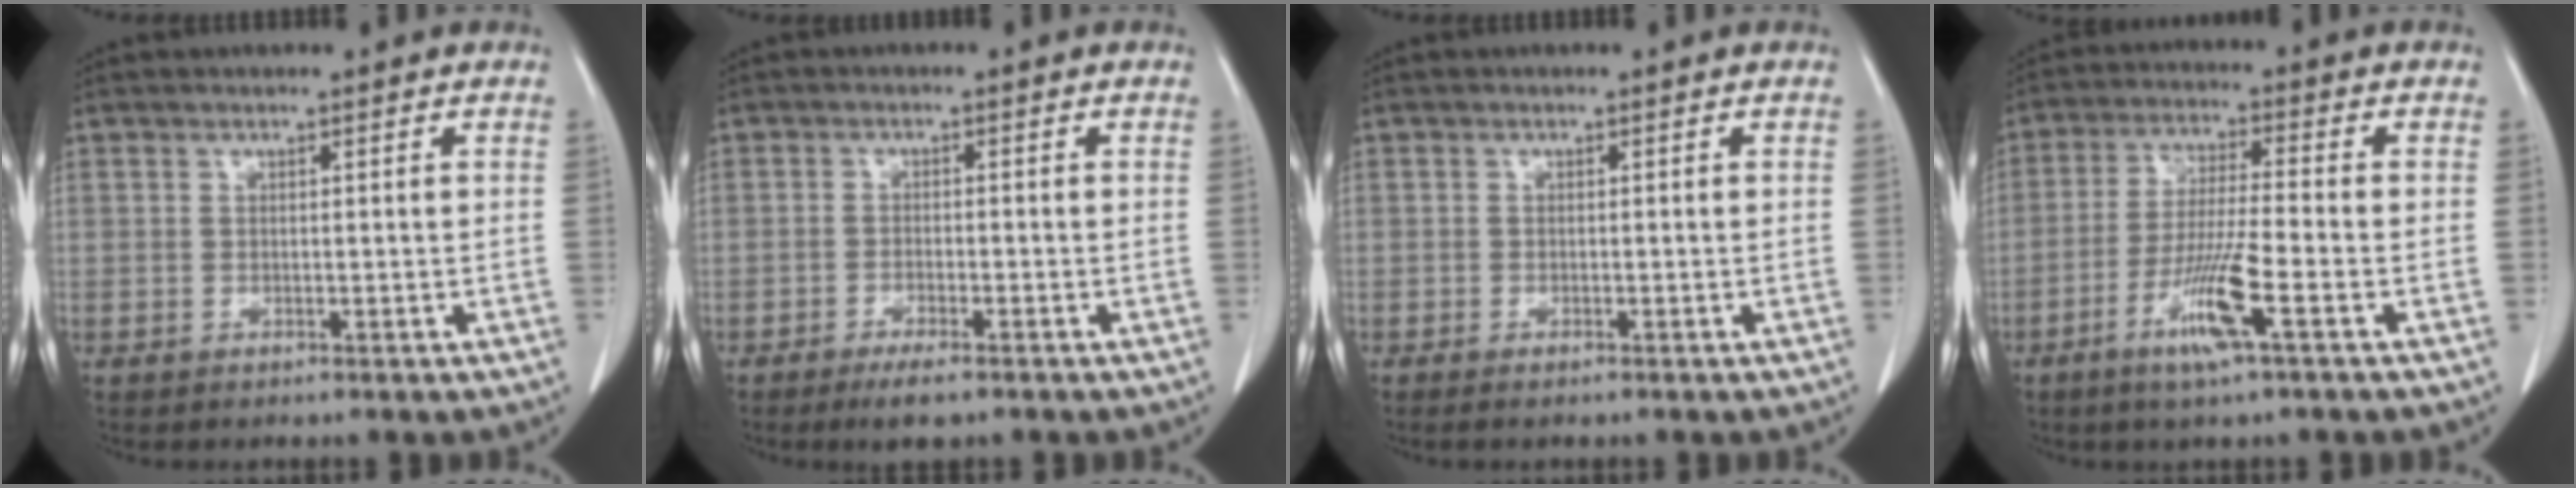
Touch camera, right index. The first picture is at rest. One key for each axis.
{"total": 3.9, "fx": -2.8, "fy": 0.7, "fz": 2.7, "tx": -0.049, "ty": -0.006, "tz": -0.045}
{"total": 1.1, "fx": -0.9, "fy": 0.1, "fz": 0.6, "tx": -0.014, "ty": -0.003, "tz": -0.012}
{"total": 8.9, "fx": -4.1, "fy": -0.2, "fz": 7.9, "tx": -0.159, "ty": -0.014, "tz": -0.079}